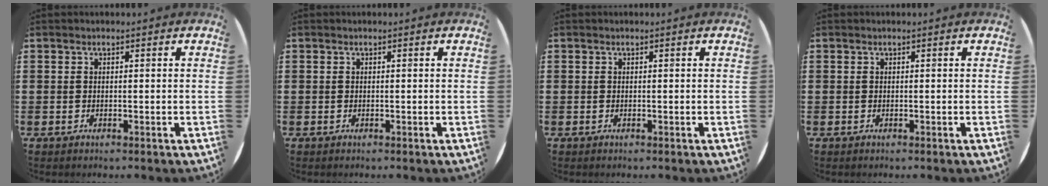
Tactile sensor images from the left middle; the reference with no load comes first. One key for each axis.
{"total": 0.0}
{"total": 0.0}
{"total": 0.0}